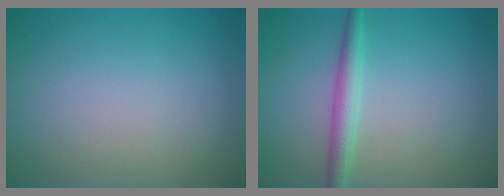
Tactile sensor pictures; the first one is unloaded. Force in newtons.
{"total": 2.4, "press": 2.4, "slide": 0.1}